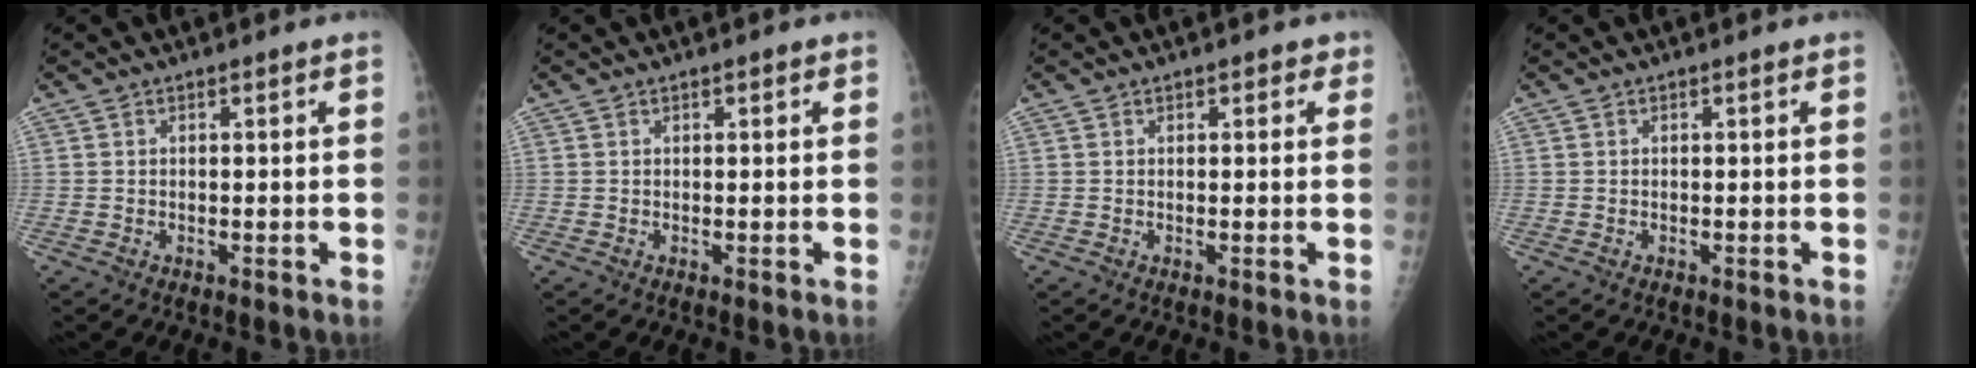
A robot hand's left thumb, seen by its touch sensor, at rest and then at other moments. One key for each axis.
{"total": 0.8, "fx": 0.4, "fy": 0.4, "fz": 0.5, "tx": -0.004, "ty": 0.000, "tz": 0.004}
{"total": 1.7, "fx": 1.0, "fy": 1.1, "fz": 0.8, "tx": 0.010, "ty": 0.000, "tz": 0.005}
{"total": 0.0}